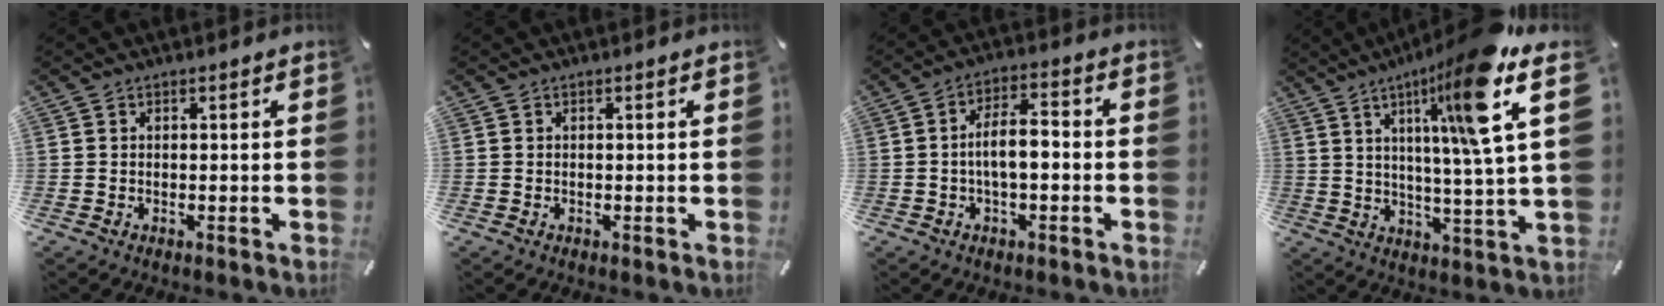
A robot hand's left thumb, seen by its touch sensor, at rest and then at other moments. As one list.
[{"total": 0.0}, {"total": 6.8, "force": [-1.4, 3.0, 5.9], "torque": [-0.102, 0.019, -0.024]}, {"total": 19.3, "force": [9.2, 0.7, 17.0], "torque": [-0.272, -0.039, 0.120]}]